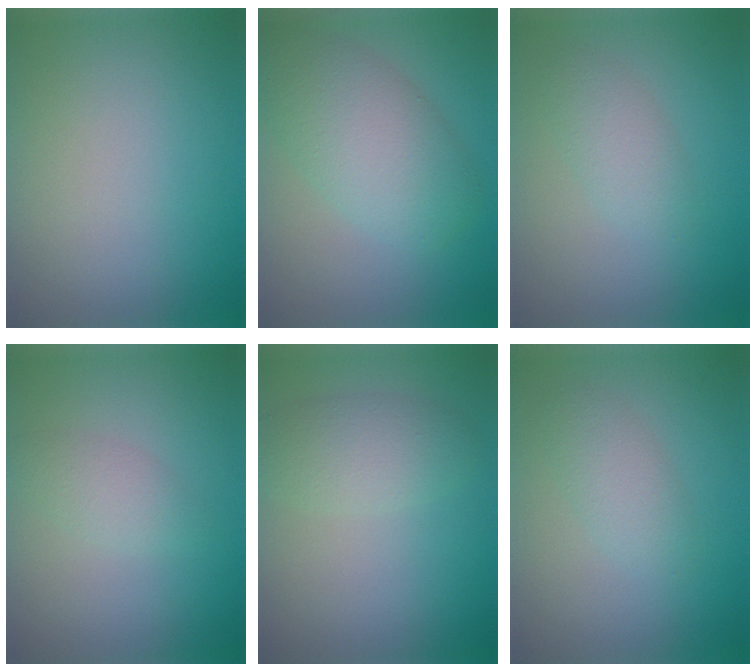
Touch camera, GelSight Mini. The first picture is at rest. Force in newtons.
{"total": 6.3, "press": 6.3, "slide": 0.3}
{"total": 2.2, "press": 2.2, "slide": 0.1}
{"total": 1.7, "press": 1.7, "slide": 0.1}
{"total": 3.1, "press": 3.1, "slide": 0.0}
{"total": 2.2, "press": 2.2, "slide": 0.1}